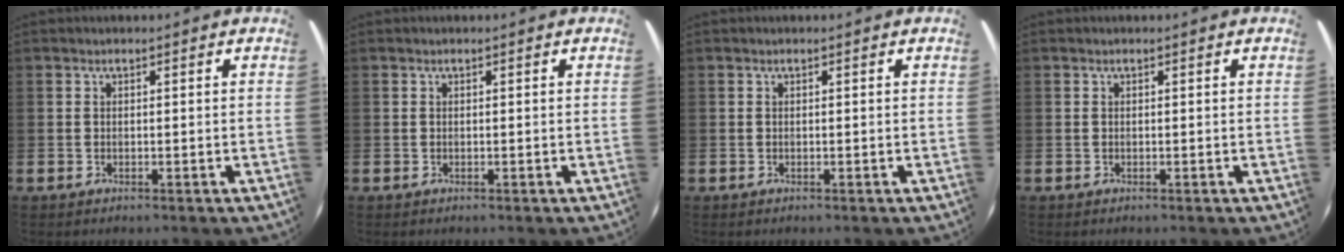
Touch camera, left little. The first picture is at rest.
{"total": 0.0}
{"total": 0.0}
{"total": 0.0}